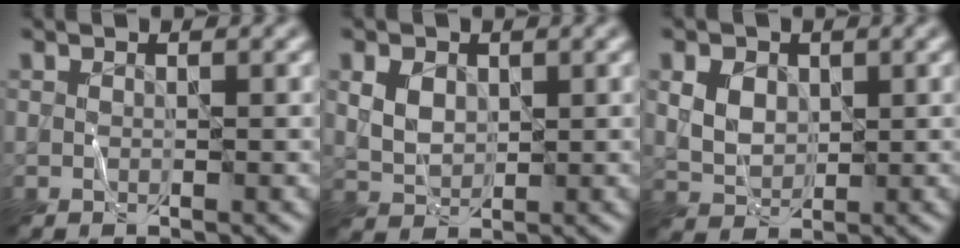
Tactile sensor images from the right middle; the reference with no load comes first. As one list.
[{"total": 2.7, "force": [0.8, 2.0, 1.6], "torque": [-0.036, -0.001, 0.019]}, {"total": 3.6, "force": [1.2, 2.7, 2.1], "torque": [-0.050, 0.005, 0.021]}]